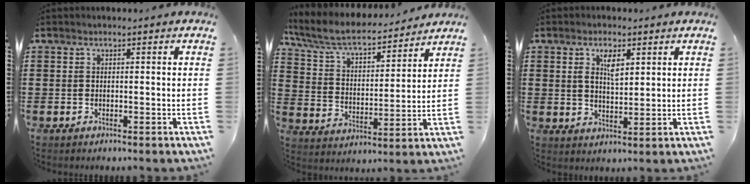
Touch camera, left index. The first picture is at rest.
{"total": 7.1, "force": [6.2, 1.3, 3.2], "torque": [-0.089, -0.037, 0.103]}
{"total": 4.1, "force": [2.0, 1.6, 3.2], "torque": [-0.062, 0.004, 0.032]}